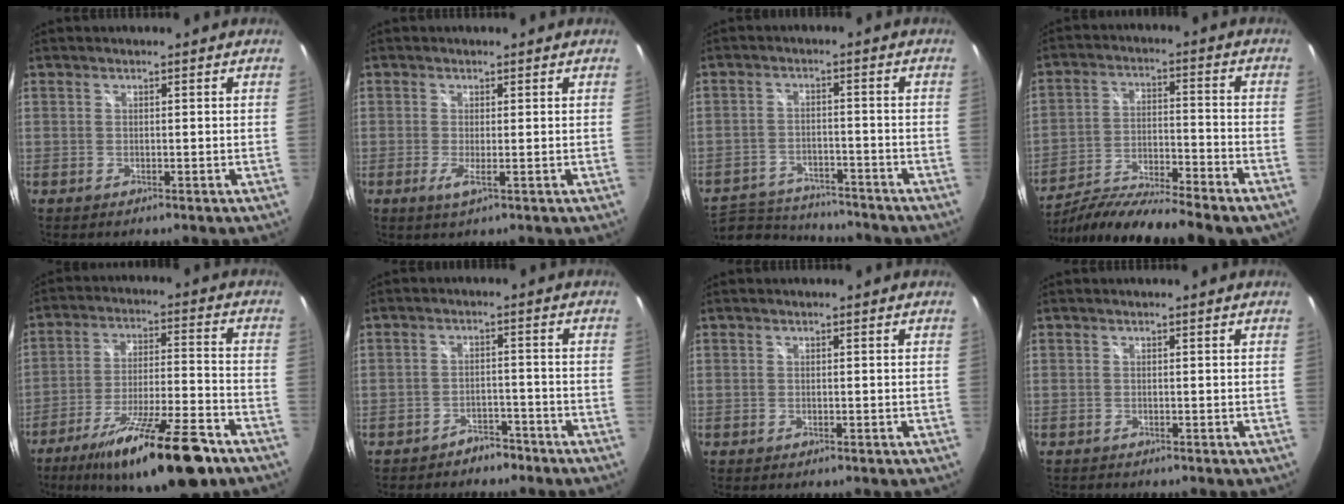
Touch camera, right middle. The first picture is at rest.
{"total": 2.0, "force": [-0.6, 0.0, 2.0], "torque": [-0.040, -0.009, -0.011]}
{"total": 15.4, "force": [-13.7, 4.8, 5.1], "torque": [-0.125, -0.001, -0.207]}
{"total": 17.7, "force": [-15.1, 0.6, 9.1], "torque": [-0.168, -0.044, -0.251]}
{"total": 20.2, "force": [-14.3, 3.9, 13.8], "torque": [-0.242, -0.030, -0.227]}
{"total": 4.5, "force": [-3.9, 2.3, 0.7], "torque": [-0.021, 0.016, -0.053]}
{"total": 0.6, "force": [-0.5, 0.2, 0.3], "torque": [-0.005, -0.002, -0.009]}
{"total": 1.2, "force": [-1.1, 0.3, 0.1], "torque": [-0.005, -0.006, -0.020]}